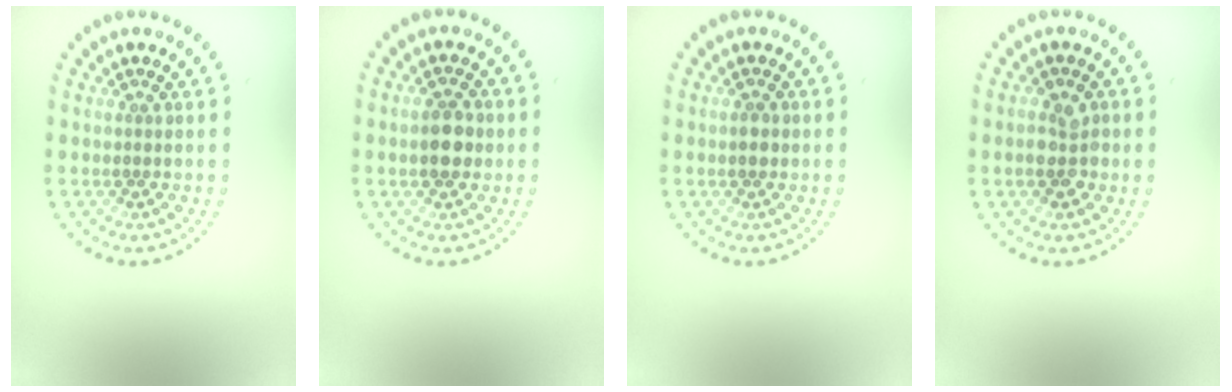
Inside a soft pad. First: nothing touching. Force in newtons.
{"total": 3.3, "press": 3.3, "slide": 0.1}
{"total": 1.4, "press": 1.4, "slide": 0.1}
{"total": 2.5, "press": 2.4, "slide": 0.4}